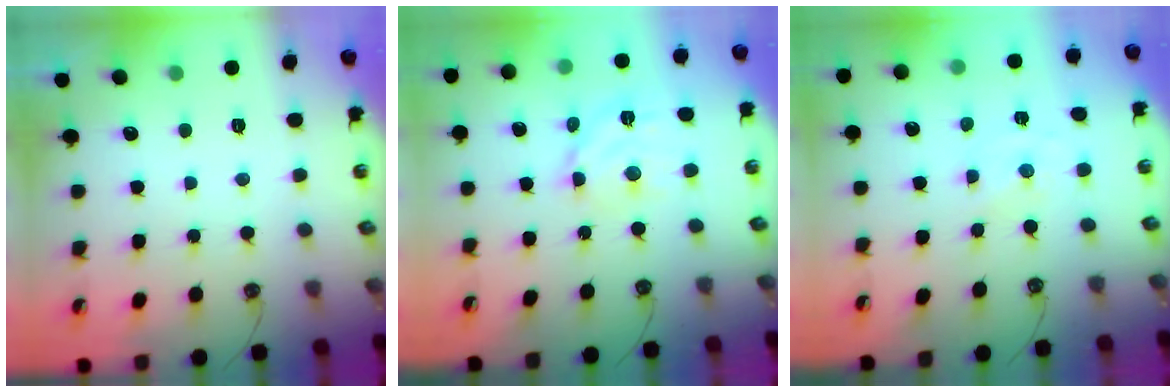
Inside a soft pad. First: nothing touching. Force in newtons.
{"total": 10.5, "press": 10.5, "slide": 0.8}
{"total": 0.0}